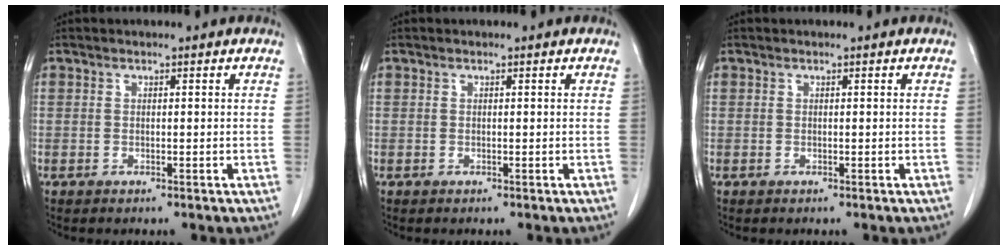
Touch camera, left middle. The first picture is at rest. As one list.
[{"total": 0.0}, {"total": 0.0}]